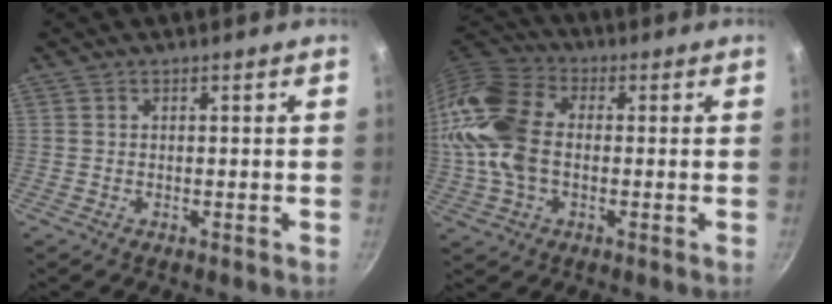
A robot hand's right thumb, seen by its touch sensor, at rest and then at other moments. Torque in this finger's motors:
{"motor_torque": [2.51, 2.51, 0.52, -0.29, 0.41]}